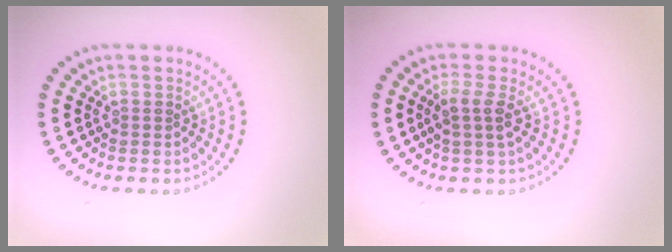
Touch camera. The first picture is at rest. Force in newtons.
{"total": 2.1, "press": 1.7, "slide": 1.1}